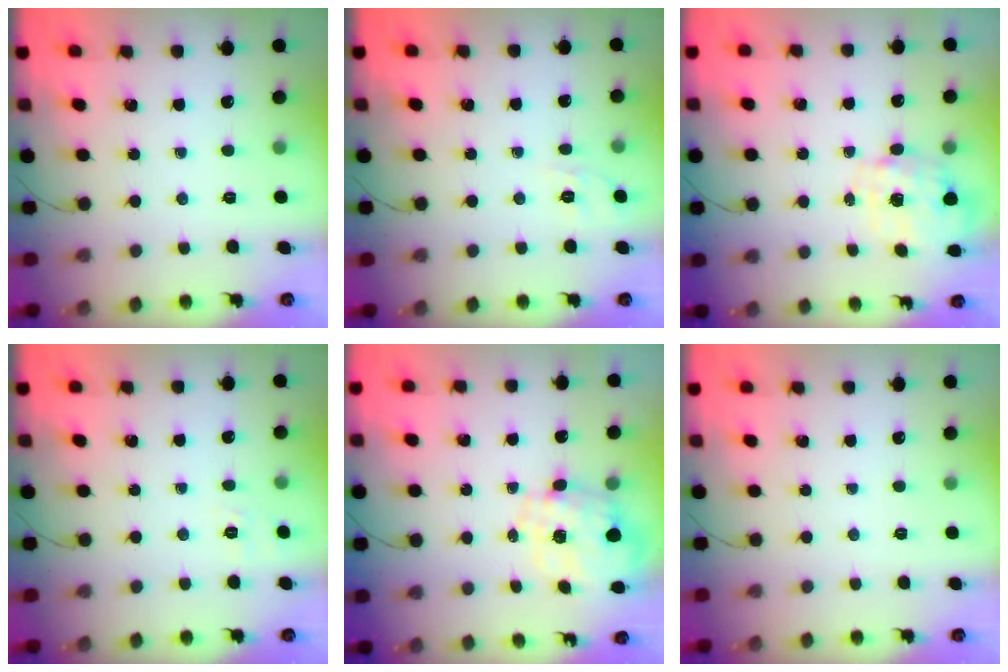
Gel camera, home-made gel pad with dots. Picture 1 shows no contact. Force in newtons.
{"total": 1.7, "press": 0.0, "slide": 1.7}
{"total": 2.8, "press": 2.6, "slide": 0.9}
{"total": 3.1, "press": 2.6, "slide": 1.7}
{"total": 2.5, "press": 2.4, "slide": 0.8}
{"total": 2.5, "press": 2.4, "slide": 0.5}